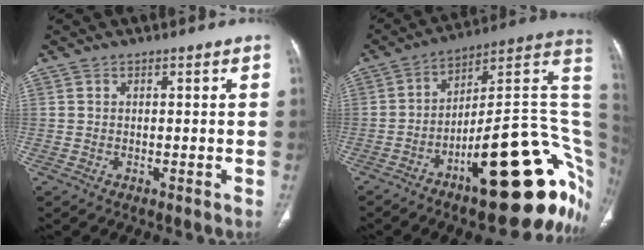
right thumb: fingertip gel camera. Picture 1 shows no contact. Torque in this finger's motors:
{"motor_torque": [3.36, 1.65, 1.22, -1.55, 0.51]}